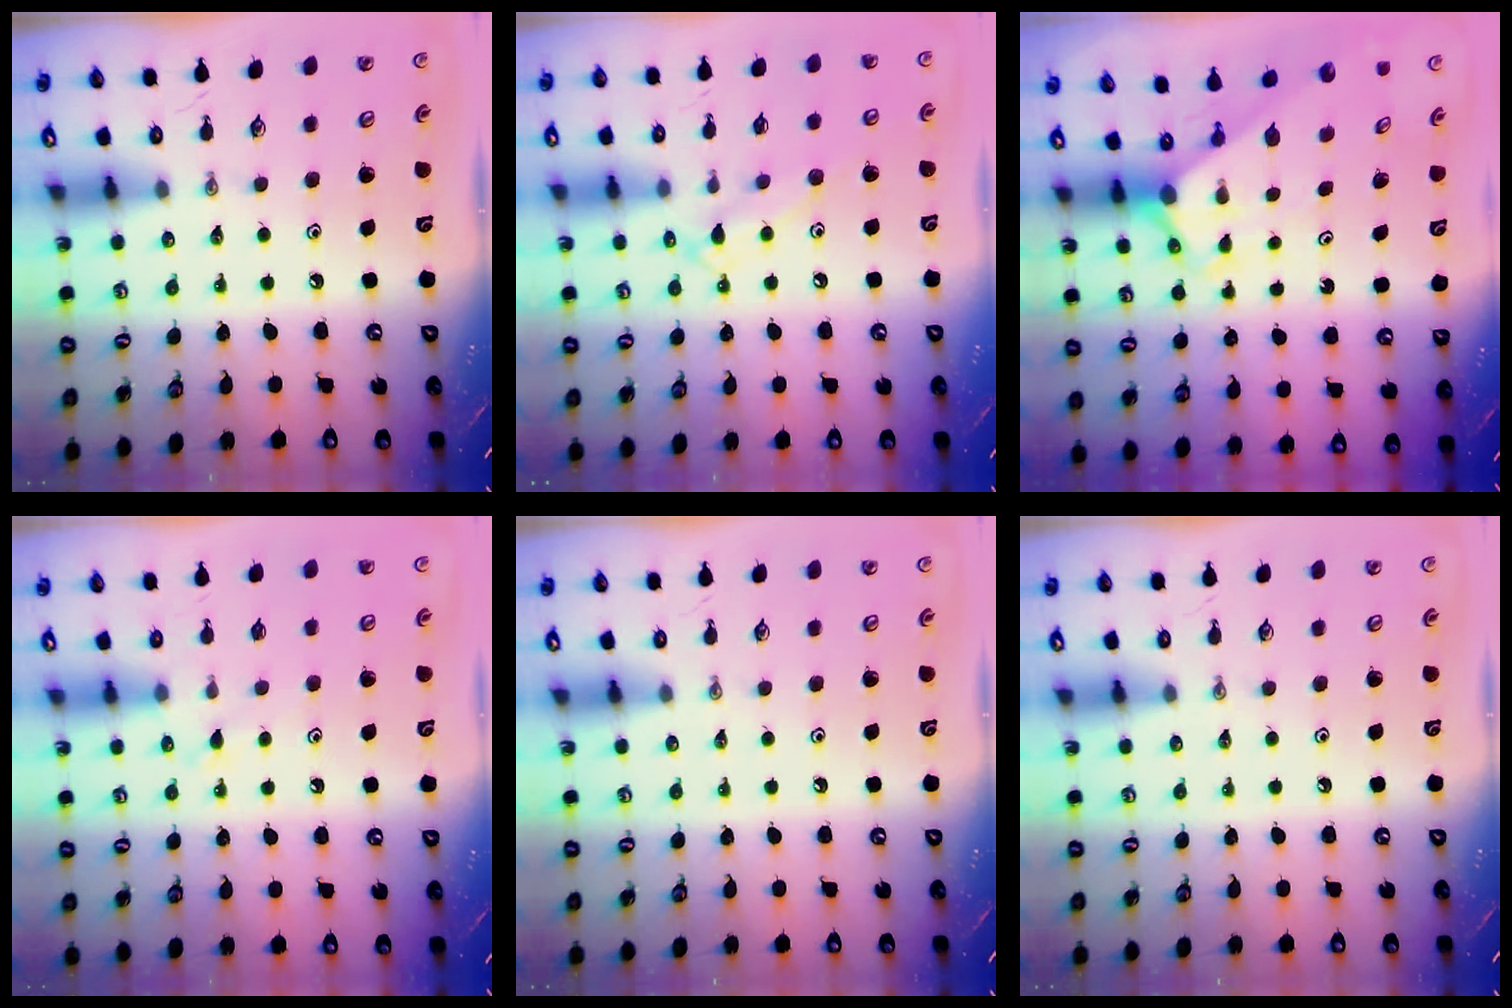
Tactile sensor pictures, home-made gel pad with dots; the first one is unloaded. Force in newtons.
{"total": 9.8, "press": 9.8, "slide": 0.6}
{"total": 2.8, "press": 2.8, "slide": 0.0}
{"total": 7.6, "press": 7.6, "slide": 0.5}
{"total": 0.0}
{"total": 0.0}